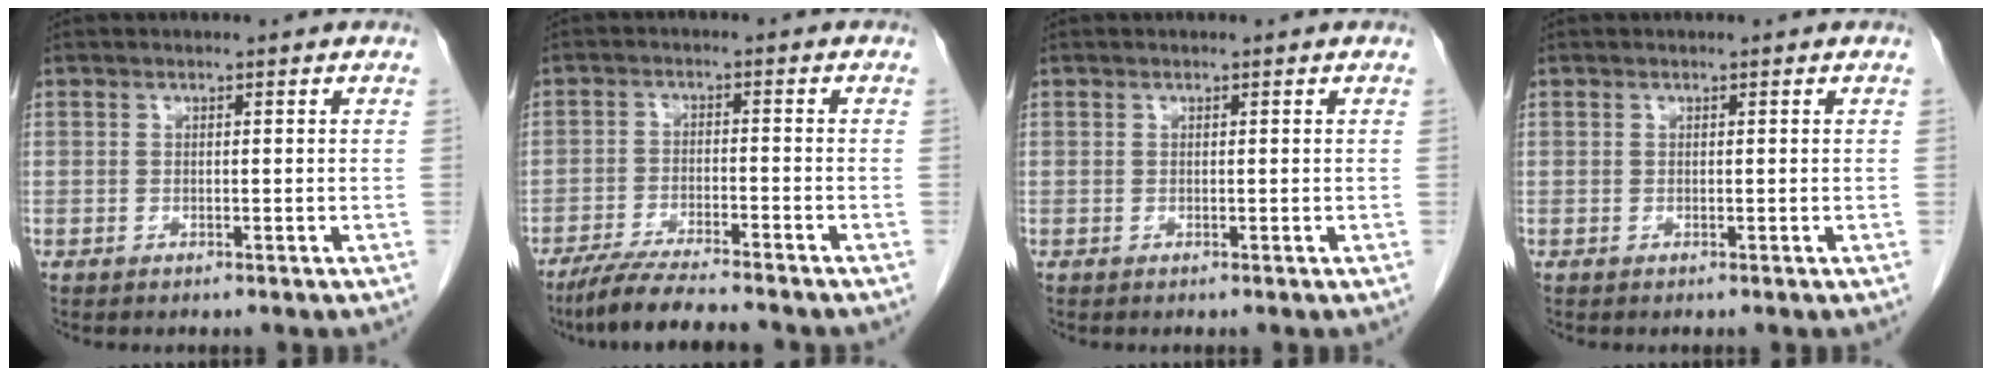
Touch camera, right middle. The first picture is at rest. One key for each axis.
{"total": 9.4, "fx": -8.1, "fy": 0.3, "fz": 4.6, "tx": -0.077, "ty": -0.027, "tz": -0.136}
{"total": 0.0}
{"total": 0.0}